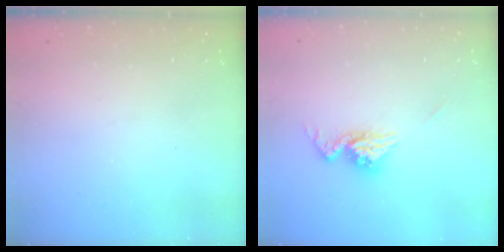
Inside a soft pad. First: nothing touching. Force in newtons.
{"total": 12.4, "press": 12.3, "slide": 1.0}